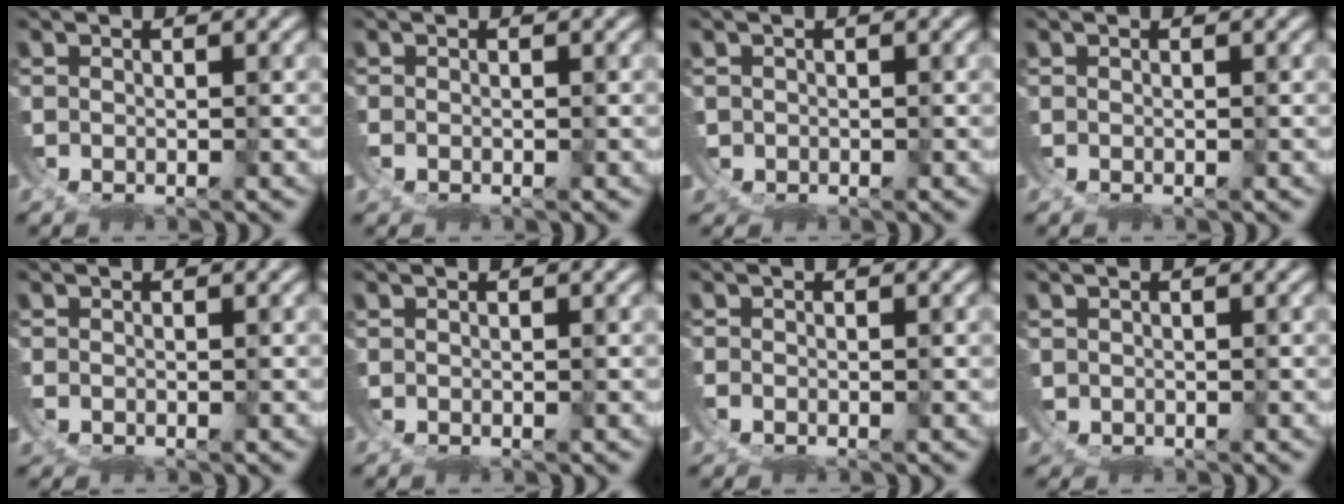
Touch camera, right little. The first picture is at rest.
{"total": 0.7, "force": [-0.2, 0.7, 0.0], "torque": [-0.008, -0.002, -0.004]}
{"total": 2.0, "force": [-0.3, 1.9, -0.3], "torque": [-0.017, -0.015, 0.002]}
{"total": 0.0}
{"total": 0.9, "force": [-0.3, 0.9, 0.1], "torque": [-0.014, -0.005, -0.001]}
{"total": 0.0}
{"total": 1.0, "force": [-0.6, 0.8, 0.2], "torque": [-0.009, -0.003, -0.011]}
{"total": 1.2, "force": [0.1, 1.1, -0.3], "torque": [-0.008, -0.007, 0.008]}